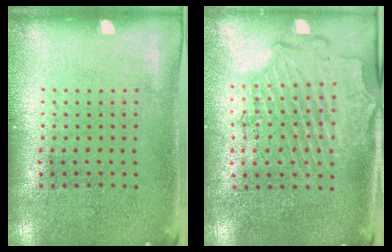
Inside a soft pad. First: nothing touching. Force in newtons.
{"total": 1.8, "press": 1.7, "slide": 0.8}